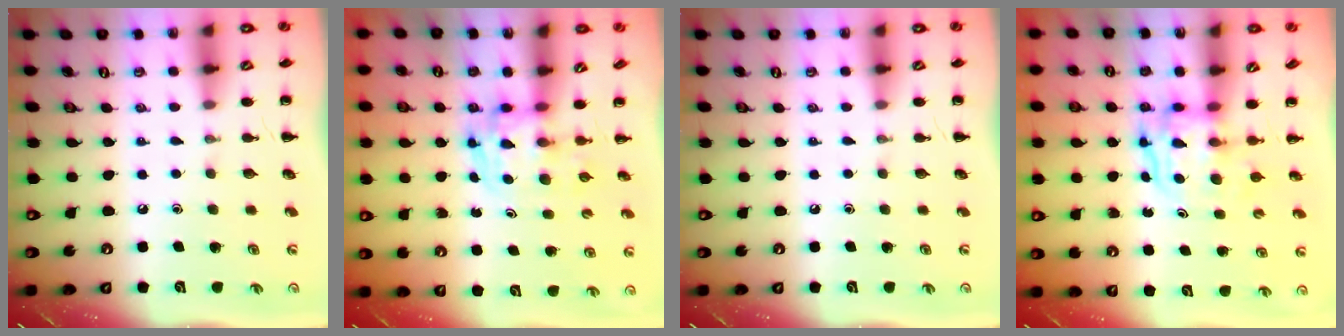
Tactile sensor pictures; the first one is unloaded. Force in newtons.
{"total": 3.7, "press": 3.7, "slide": 0.6}
{"total": 0.0}
{"total": 3.8, "press": 3.8, "slide": 0.4}